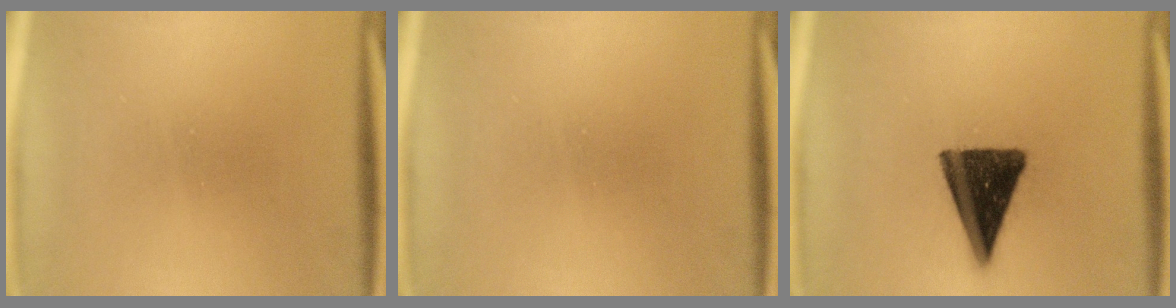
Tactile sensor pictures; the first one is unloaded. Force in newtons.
{"total": 0.0}
{"total": 14.2}